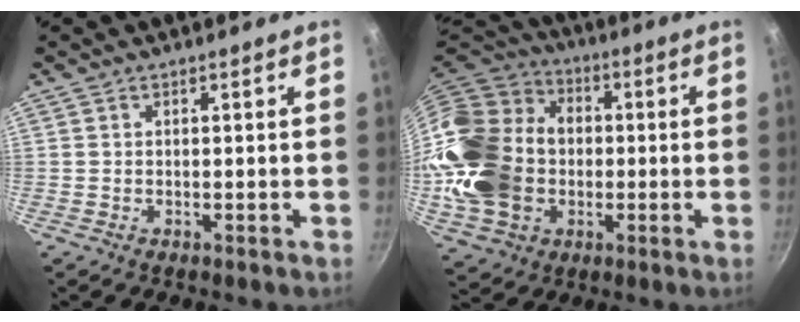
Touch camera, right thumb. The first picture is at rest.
{"total": 25.1, "force": [-1.6, 19.6, 15.6], "torque": [-0.300, 0.047, -0.018]}